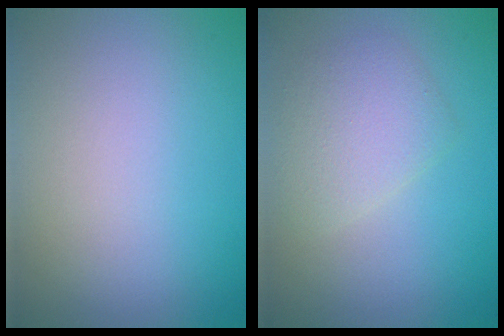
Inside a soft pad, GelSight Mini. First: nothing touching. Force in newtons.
{"total": 2.9, "press": 2.9, "slide": 0.0}